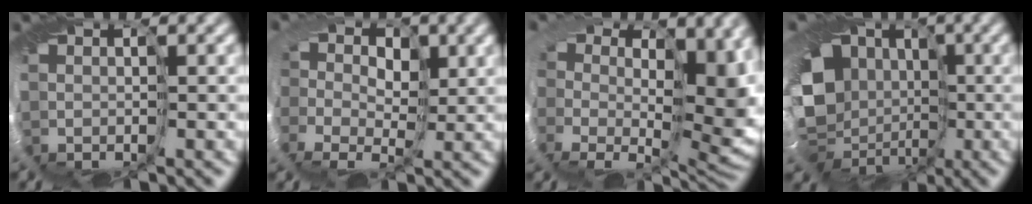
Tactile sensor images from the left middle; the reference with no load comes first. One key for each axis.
{"total": 4.6, "fx": 0.1, "fy": 3.9, "fz": 2.4, "tx": -0.023, "ty": -0.005, "tz": -0.025}
{"total": 8.5, "fx": 0.9, "fy": 5.6, "fz": 6.4, "tx": -0.090, "ty": -0.054, "tz": 0.024}
{"total": 13.5, "fx": -2.2, "fy": 11.5, "fz": 6.7, "tx": -0.113, "ty": -0.040, "tz": -0.071}